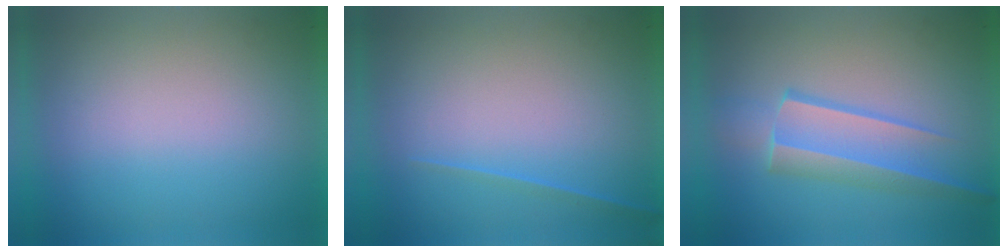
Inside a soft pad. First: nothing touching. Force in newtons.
{"total": 1.1}
{"total": 3.2}